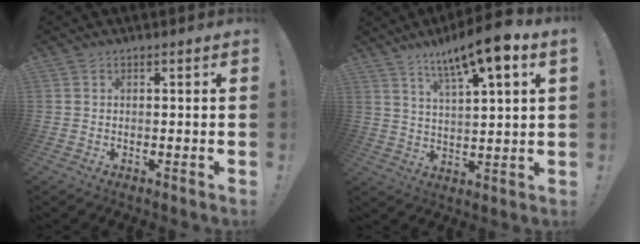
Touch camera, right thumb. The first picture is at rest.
{"total": 11.3, "force": [7.5, 1.3, 8.4], "torque": [-0.137, -0.041, 0.118]}